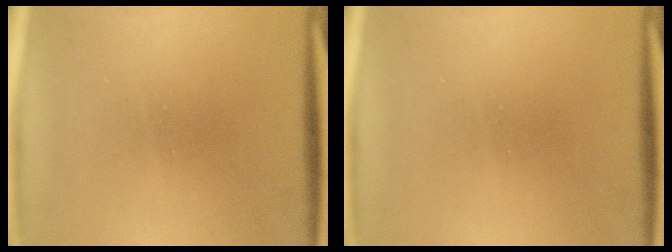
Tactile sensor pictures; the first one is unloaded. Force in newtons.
{"total": 0.0}